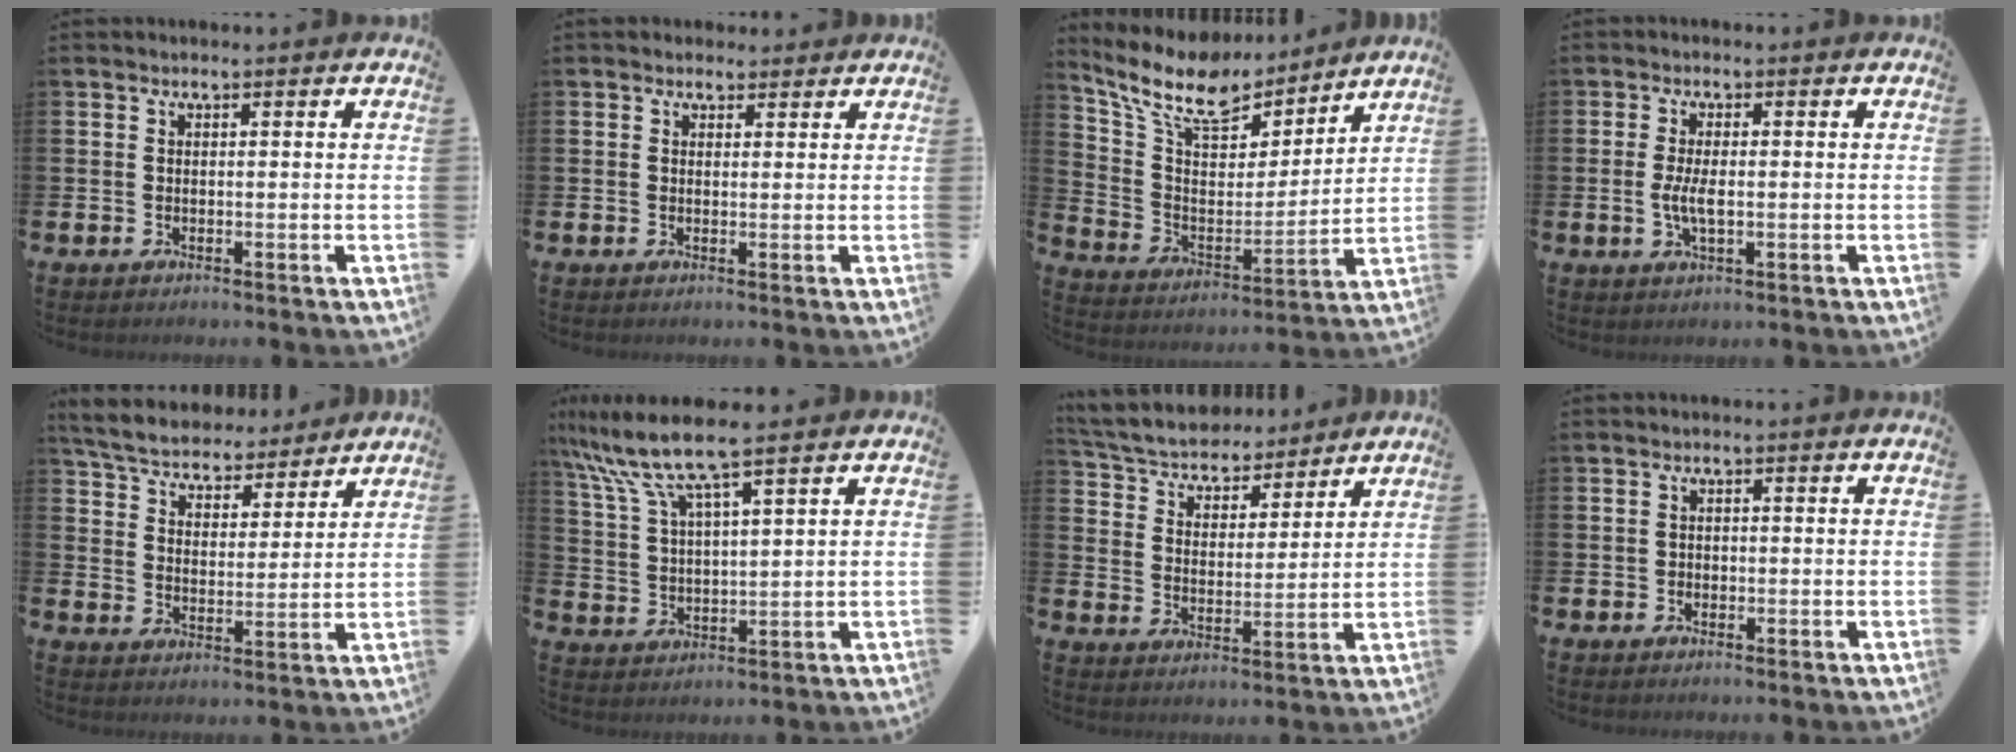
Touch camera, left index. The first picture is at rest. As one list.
[{"total": 1.5, "force": [1.3, 0.8, -0.2], "torque": [0.008, 0.001, 0.023]}, {"total": 11.6, "force": [10.0, 4.5, 3.9], "torque": [-0.122, -0.067, 0.176]}, {"total": 3.3, "force": [-0.4, 1.3, 3.0], "torque": [-0.062, -0.001, -0.012]}, {"total": 6.1, "force": [5.9, 1.5, 0.7], "torque": [-0.044, -0.041, 0.102]}, {"total": 8.5, "force": [7.1, 0.8, 4.6], "torque": [-0.113, -0.024, 0.127]}, {"total": 5.6, "force": [5.3, 1.8, 0.2], "torque": [-0.043, -0.043, 0.091]}, {"total": 0.9, "force": [-0.5, 0.7, 0.0], "torque": [-0.001, 0.005, -0.011]}]